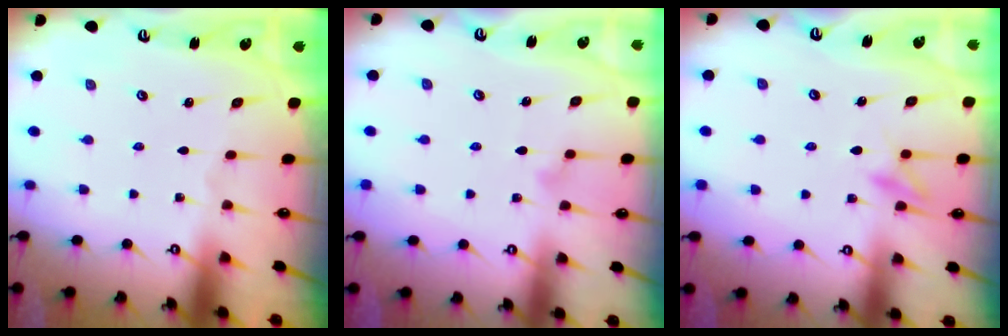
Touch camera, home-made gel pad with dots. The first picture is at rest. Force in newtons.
{"total": 7.7, "press": 7.7, "slide": 0.3}
{"total": 12.1, "press": 12.1, "slide": 1.2}